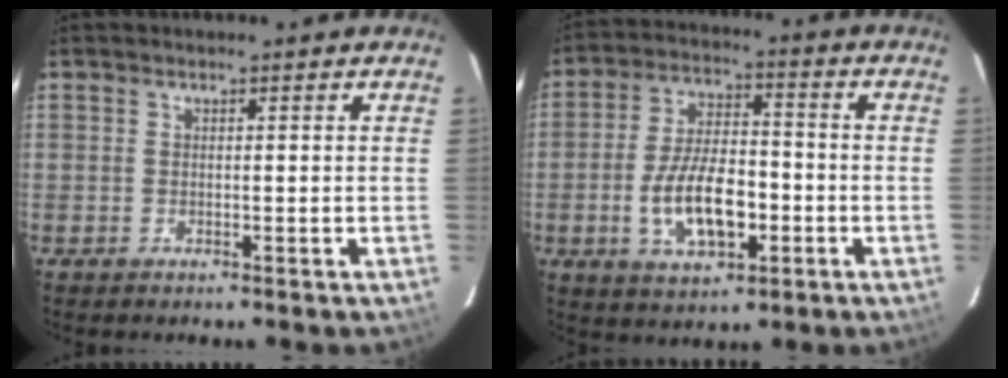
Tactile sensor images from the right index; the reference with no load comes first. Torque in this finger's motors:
{"motor_torque": [1.17, -0.97, 0.49, 0.18]}